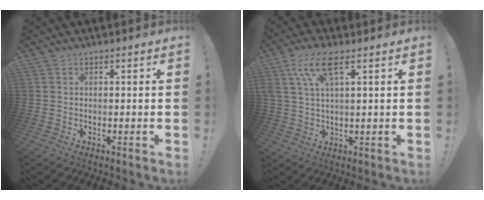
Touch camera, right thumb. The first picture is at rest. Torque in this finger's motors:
{"motor_torque": [1.45, 1.48, 0.95, -0.20, 0.16]}